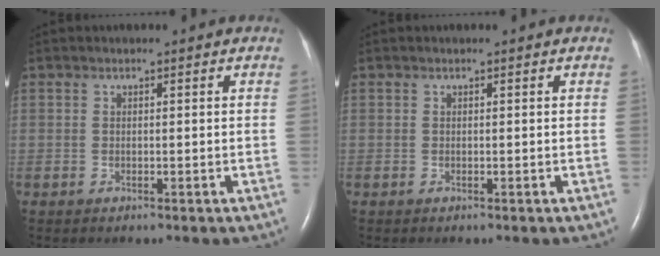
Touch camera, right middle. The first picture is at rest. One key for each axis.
{"total": 0.0}